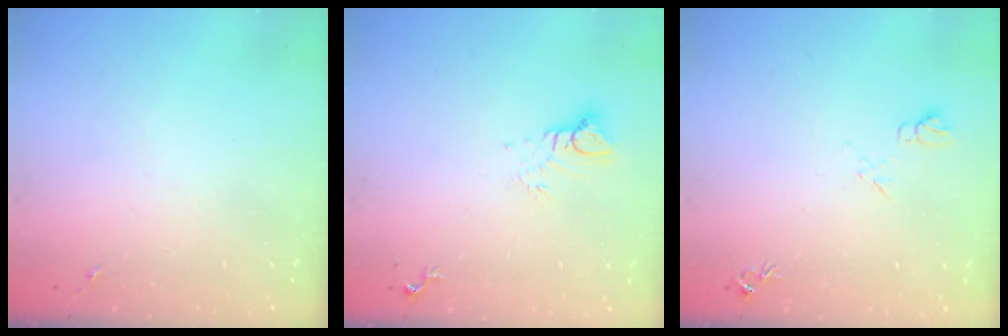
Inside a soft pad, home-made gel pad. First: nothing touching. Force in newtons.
{"total": 5.6, "press": 5.6, "slide": 0.0}
{"total": 6.7, "press": 6.7, "slide": 0.7}